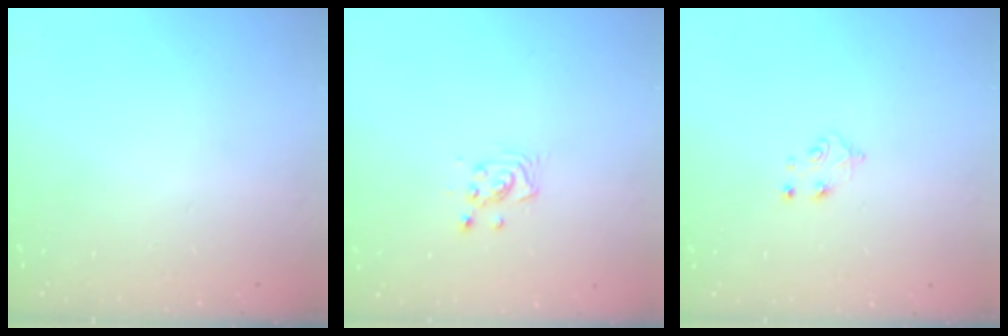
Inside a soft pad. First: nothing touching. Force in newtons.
{"total": 3.8, "press": 3.8, "slide": 0.5}
{"total": 4.9, "press": 4.9, "slide": 0.5}